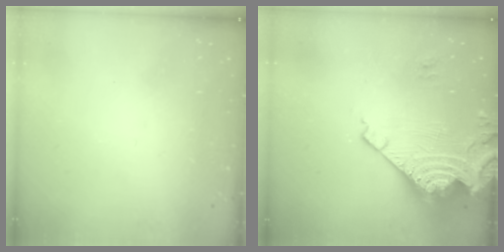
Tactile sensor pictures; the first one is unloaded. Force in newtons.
{"total": 17.4, "press": 17.3, "slide": 2.0}